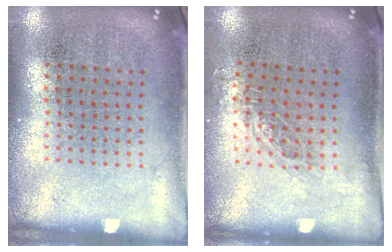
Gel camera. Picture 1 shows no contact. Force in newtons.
{"total": 0.7, "press": 0.7, "slide": 0.1}